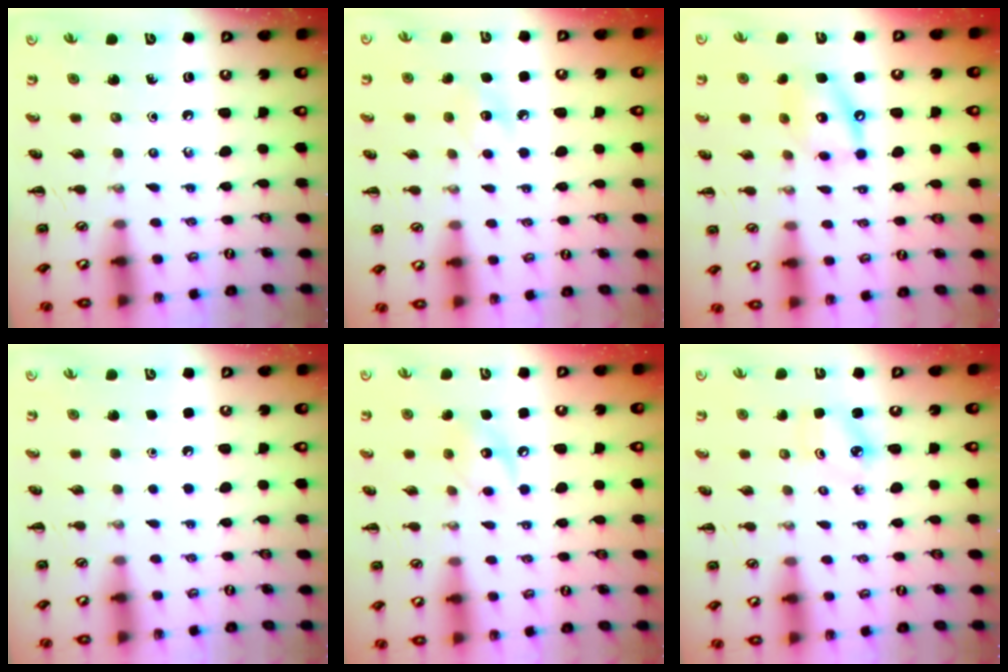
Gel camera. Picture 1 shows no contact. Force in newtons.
{"total": 7.5, "press": 7.3, "slide": 1.7}
{"total": 11.5, "press": 11.3, "slide": 2.0}
{"total": 1.6, "press": 1.6, "slide": 0.1}
{"total": 8.7, "press": 8.7, "slide": 0.7}
{"total": 2.5, "press": 2.5, "slide": 0.4}